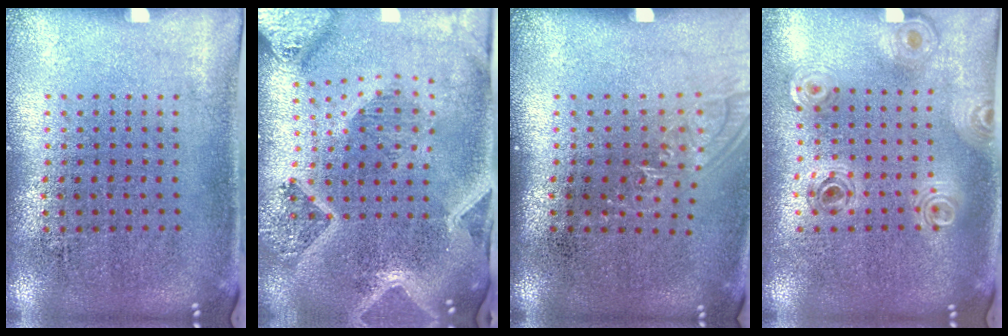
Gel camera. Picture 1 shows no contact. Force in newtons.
{"total": 3.7, "press": 3.0, "slide": 2.2}
{"total": 1.1, "press": 1.0, "slide": 0.5}
{"total": 0.7, "press": 0.7, "slide": 0.2}